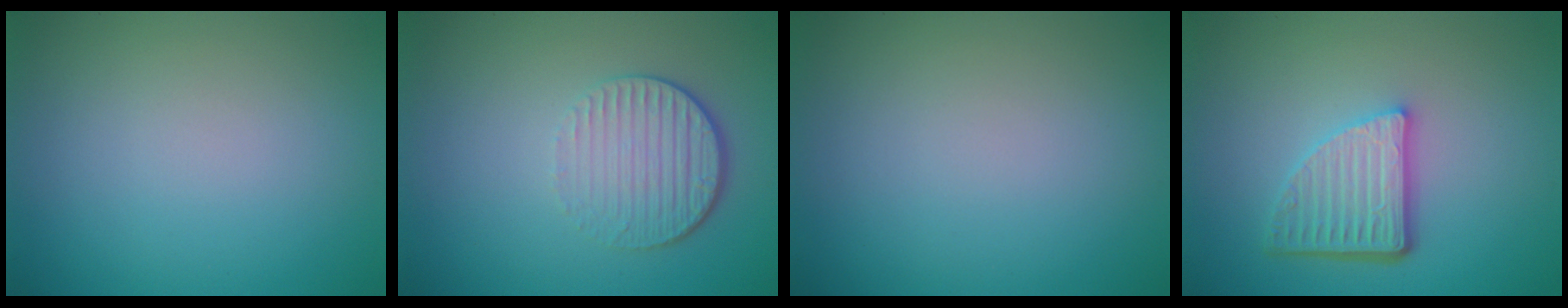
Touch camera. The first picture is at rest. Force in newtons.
{"total": 4.2, "press": 2.9, "slide": 3.1}
{"total": 0.0}
{"total": 4.9, "press": 3.5, "slide": 3.4}